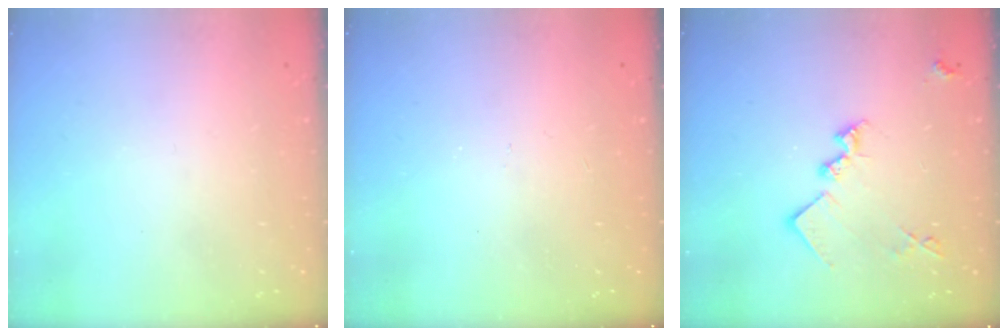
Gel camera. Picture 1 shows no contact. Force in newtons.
{"total": 3.8, "press": 3.8, "slide": 0.7}
{"total": 12.7, "press": 12.7, "slide": 0.7}